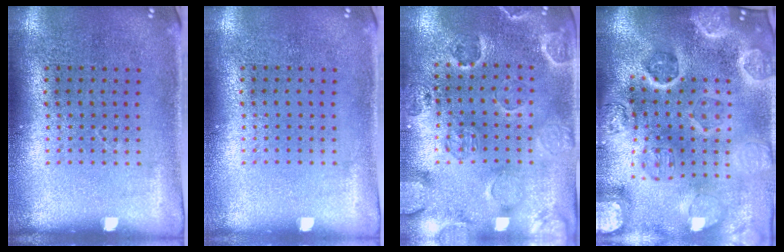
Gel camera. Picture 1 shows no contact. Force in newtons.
{"total": 0.0}
{"total": 2.5, "press": 2.2, "slide": 1.1}
{"total": 5.5, "press": 4.6, "slide": 2.9}